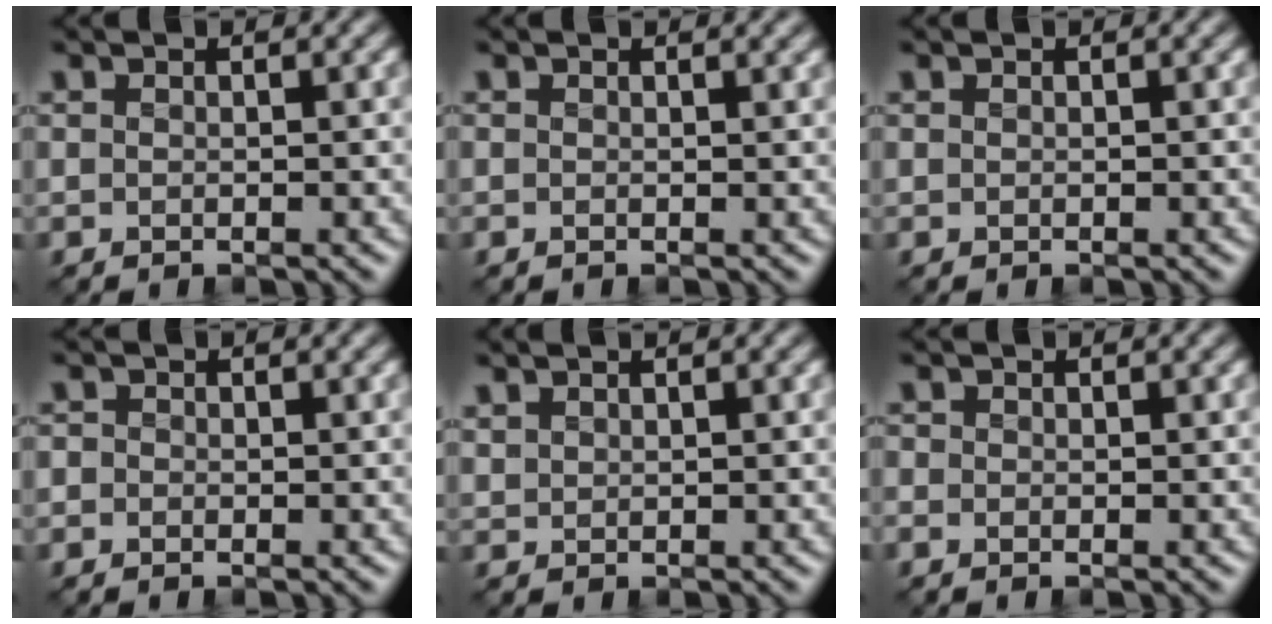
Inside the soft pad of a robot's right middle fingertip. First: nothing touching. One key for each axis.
{"total": 0.9, "fx": 0.9, "fy": 0.1, "fz": 0.1, "tx": -0.004, "ty": -0.006, "tz": 0.010}
{"total": 0.0}
{"total": 0.9, "fx": -0.5, "fy": 0.8, "fz": 0.1, "tx": 0.003, "ty": -0.005, "tz": -0.013}
{"total": 0.7, "fx": 0.6, "fy": 0.3, "fz": 0.1, "tx": -0.008, "ty": 0.000, "tz": 0.016}
{"total": 0.9, "fx": -0.5, "fy": 0.8, "fz": 0.2, "tx": -0.002, "ty": -0.007, "tz": -0.014}